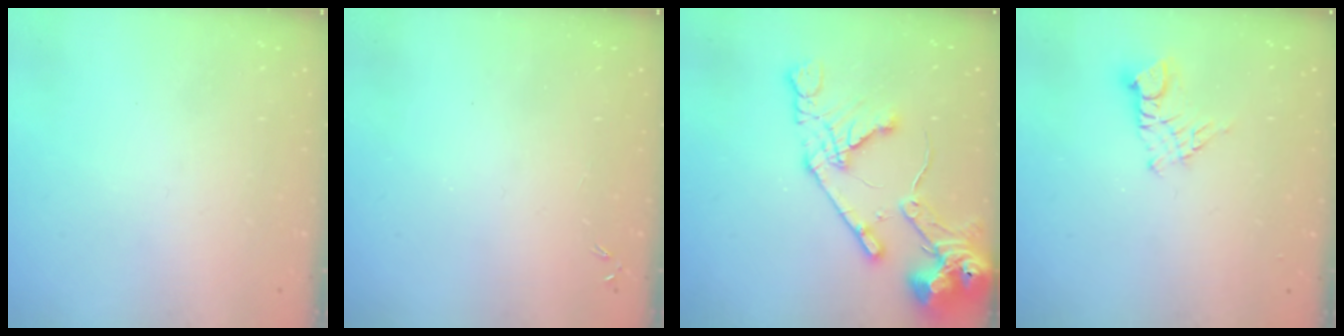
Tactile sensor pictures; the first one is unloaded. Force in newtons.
{"total": 0.0}
{"total": 16.1, "press": 16.0, "slide": 1.8}
{"total": 5.7, "press": 5.7, "slide": 0.5}